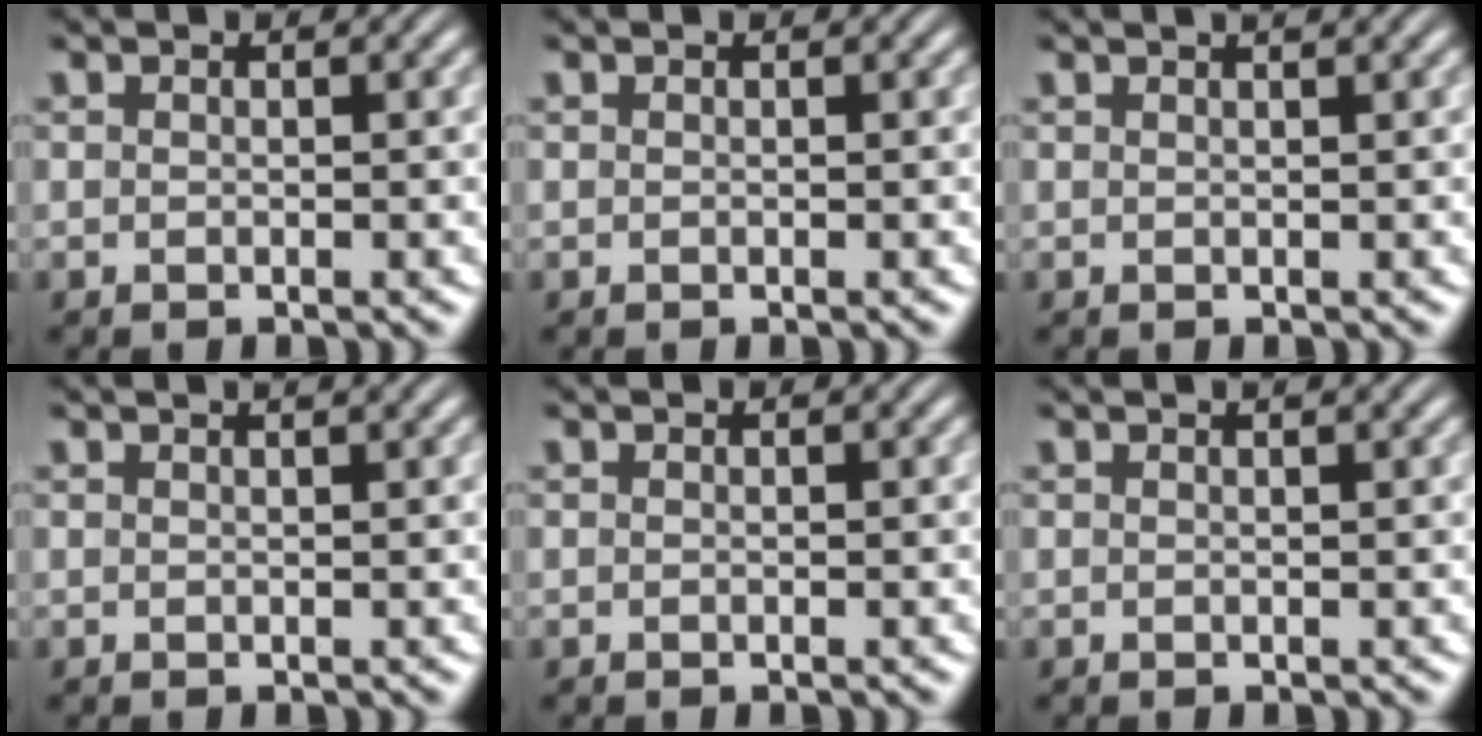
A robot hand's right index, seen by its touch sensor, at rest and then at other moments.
{"total": 0.0}
{"total": 1.2, "force": [1.0, -0.3, 0.6], "torque": [0.000, 0.004, 0.015]}
{"total": 1.1, "force": [0.9, -0.3, 0.6], "torque": [0.000, 0.003, 0.014]}
{"total": 0.0}
{"total": 0.7, "force": [0.6, -0.3, 0.2], "torque": [0.003, 0.002, 0.009]}